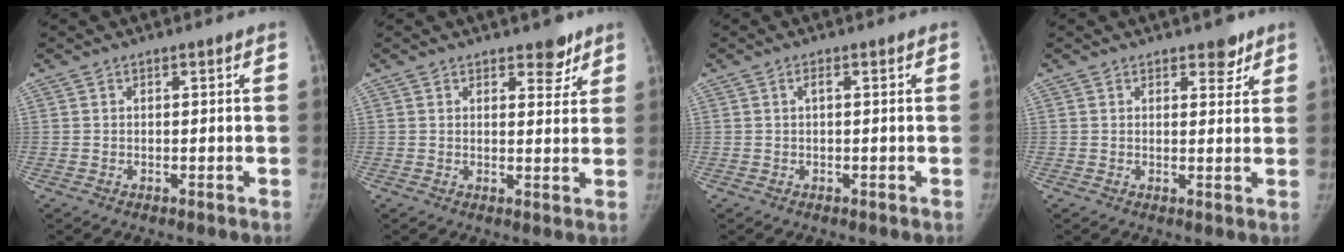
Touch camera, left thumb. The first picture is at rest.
{"total": 4.1, "force": [2.9, 2.1, 1.9], "torque": [0.003, -0.018, 0.039]}
{"total": 0.8, "force": [0.1, 0.2, 0.8], "torque": [-0.017, 0.001, 0.000]}
{"total": 3.2, "force": [2.3, 1.7, 1.5], "torque": [0.003, -0.014, 0.031]}